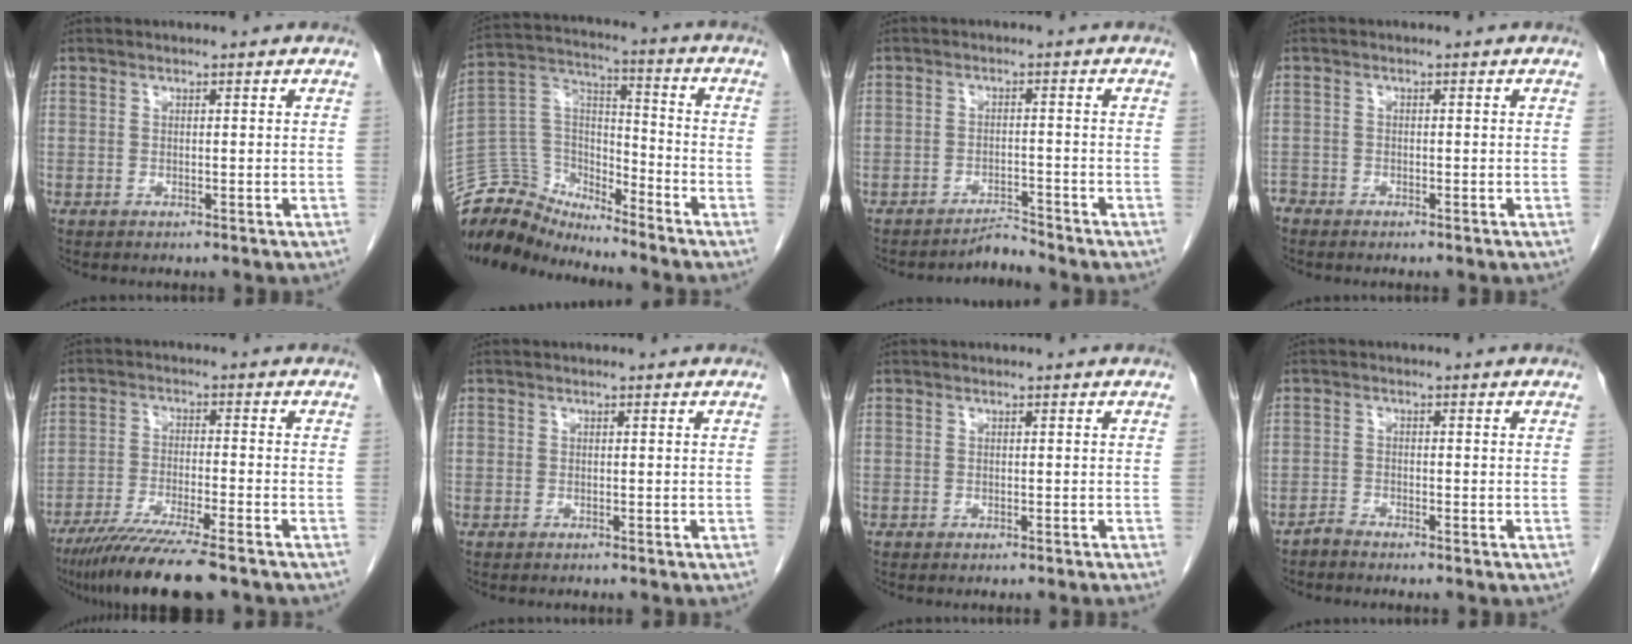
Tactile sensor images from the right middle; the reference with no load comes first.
{"total": 11.5, "force": [-11.3, 2.3, 0.0], "torque": [-0.003, 0.062, -0.221]}
{"total": 2.6, "force": [-2.4, -0.5, -0.6], "torque": [0.016, -0.008, -0.038]}
{"total": 1.6, "force": [-1.5, 0.6, 0.0], "torque": [-0.004, -0.002, -0.027]}
{"total": 12.2, "force": [-9.6, 0.5, 7.5], "torque": [-0.120, -0.032, -0.154]}
{"total": 0.6, "force": [-0.5, 0.3, 0.0], "torque": [-0.008, 0.000, -0.011]}
{"total": 0.7, "force": [-0.6, -0.2, 0.3], "torque": [-0.002, 0.001, -0.009]}
{"total": 1.4, "force": [-1.4, 0.0, 0.0], "torque": [-0.002, -0.003, -0.027]}